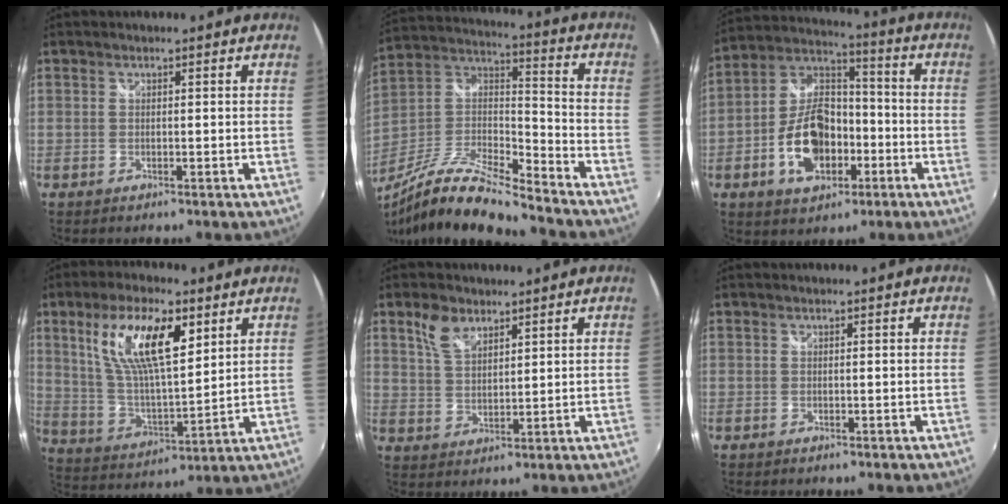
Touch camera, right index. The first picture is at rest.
{"total": 17.5, "force": [-14.0, 2.5, 10.2], "torque": [-0.202, -0.012, -0.270]}
{"total": 14.8, "force": [-5.1, 8.9, 10.7], "torque": [-0.217, 0.022, -0.082]}
{"total": 16.1, "force": [7.4, 5.7, 13.1], "torque": [-0.245, 0.010, 0.145]}
{"total": 6.0, "force": [3.9, 3.2, 3.3], "torque": [-0.062, 0.009, 0.077]}
{"total": 0.0}